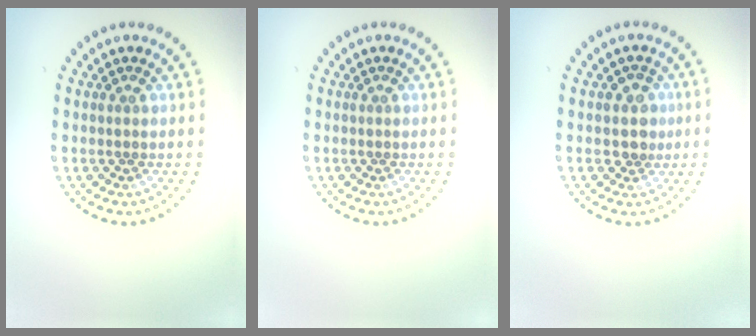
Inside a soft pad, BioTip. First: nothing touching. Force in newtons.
{"total": 0.0}
{"total": 1.7, "press": 1.4, "slide": 0.9}